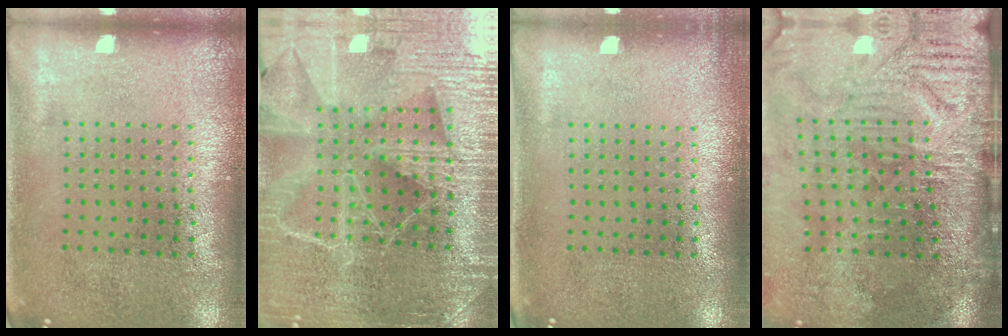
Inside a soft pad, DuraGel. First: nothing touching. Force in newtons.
{"total": 4.6, "press": 4.4, "slide": 1.5}
{"total": 0.5, "press": 0.5, "slide": 0.1}
{"total": 4.8, "press": 3.9, "slide": 2.7}